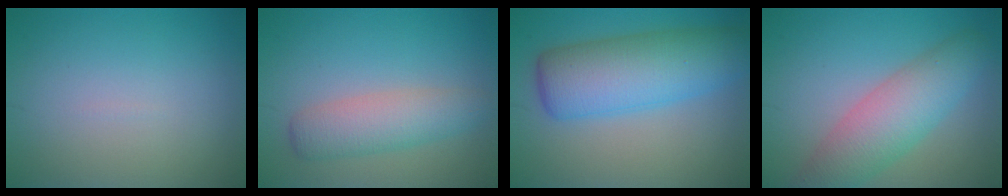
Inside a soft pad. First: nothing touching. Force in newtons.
{"total": 3.9, "press": 3.9, "slide": 0.2}
{"total": 8.2, "press": 8.2, "slide": 0.2}
{"total": 6.2, "press": 6.2, "slide": 0.3}